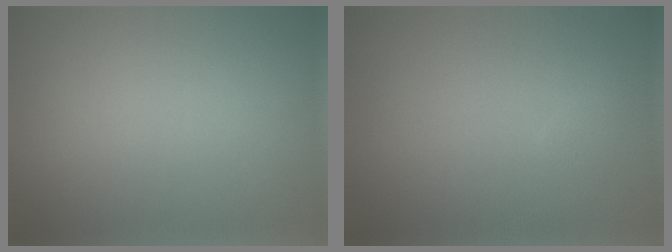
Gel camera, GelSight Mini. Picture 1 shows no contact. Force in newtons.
{"total": 0.6, "press": 0.5, "slide": 0.1}